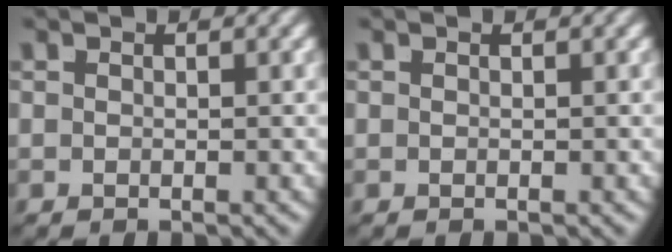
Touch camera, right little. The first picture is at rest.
{"total": 0.0}